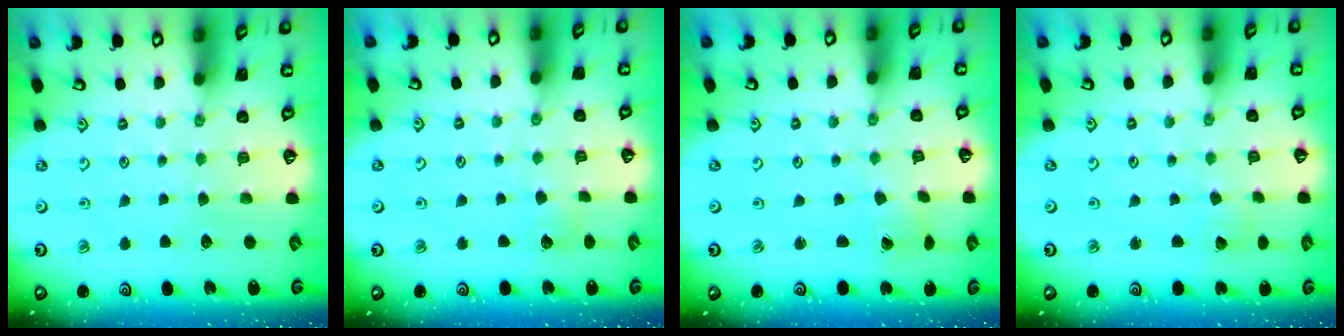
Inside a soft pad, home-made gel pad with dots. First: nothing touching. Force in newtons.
{"total": 3.6, "press": 3.5, "slide": 0.4}
{"total": 1.2, "press": 1.2, "slide": 0.1}
{"total": 2.9, "press": 2.9, "slide": 0.3}